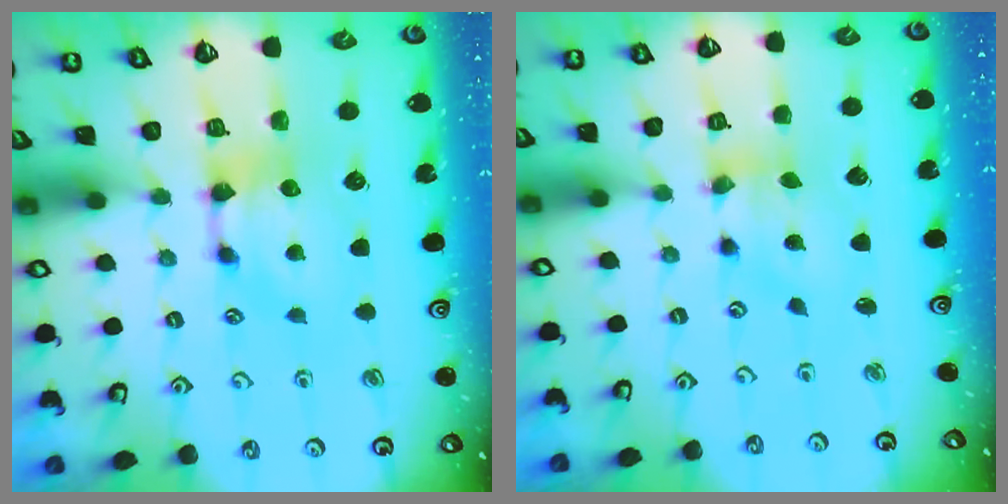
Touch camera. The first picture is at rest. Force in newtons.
{"total": 2.7, "press": 2.4, "slide": 1.3}